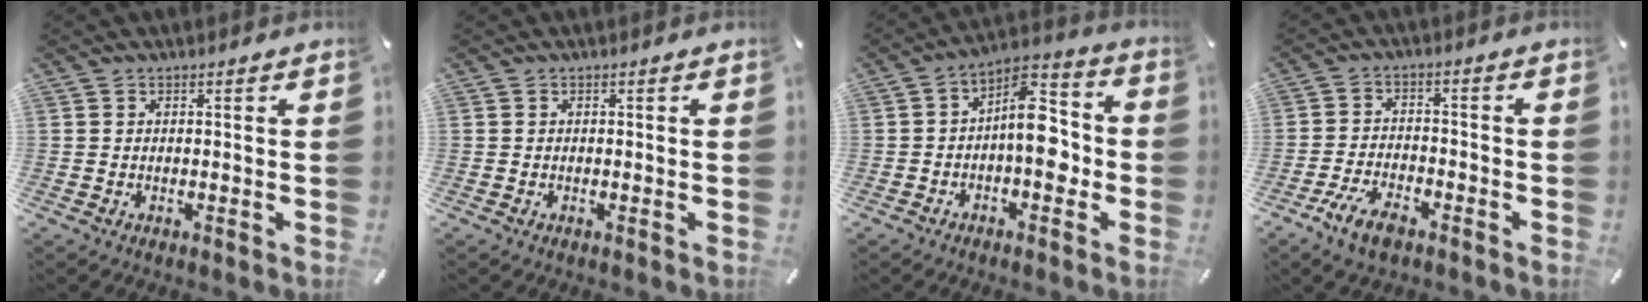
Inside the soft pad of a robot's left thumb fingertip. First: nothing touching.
{"total": 0.0}
{"total": 11.2, "force": [-1.7, 6.2, 9.2], "torque": [-0.136, 0.001, -0.032]}
{"total": 7.3, "force": [-4.6, 3.7, 4.3], "torque": [-0.089, 0.021, -0.086]}